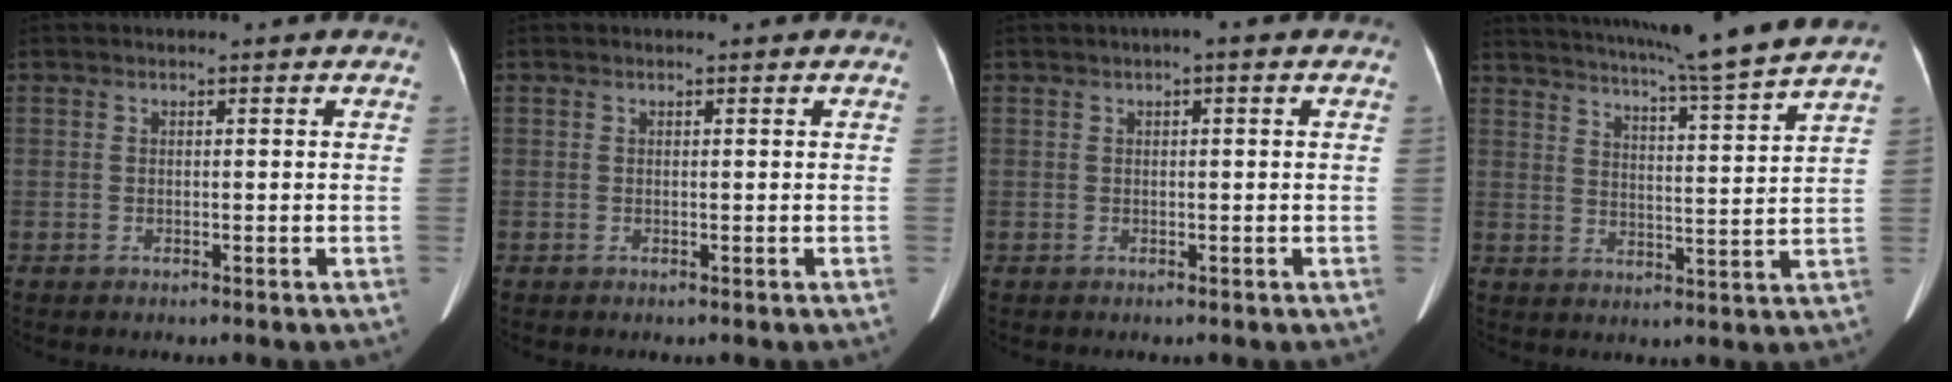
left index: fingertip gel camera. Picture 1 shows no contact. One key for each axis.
{"total": 0.0}
{"total": 1.4, "fx": 0.5, "fy": 0.1, "fz": 1.3, "tx": -0.023, "ty": 0.006, "tz": 0.005}
{"total": 16.5, "fx": 14.7, "fy": -2.2, "fz": 7.2, "tx": -0.125, "ty": -0.032, "tz": 0.201}